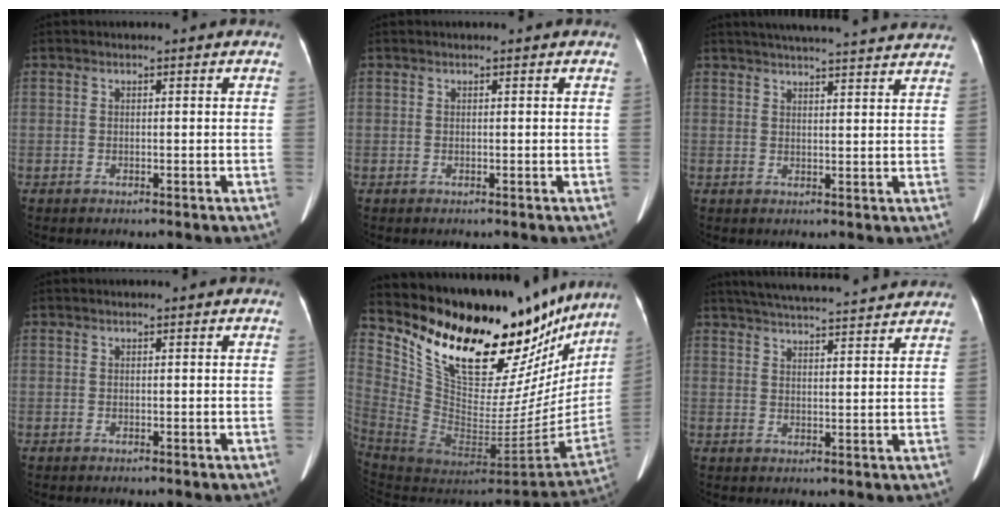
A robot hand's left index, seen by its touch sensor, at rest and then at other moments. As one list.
[{"total": 0.7, "force": [0.7, 0.1, 0.1], "torque": [-0.007, 0.005, 0.004]}, {"total": 20.9, "force": [19.3, 1.6, 7.9], "torque": [-0.117, 0.018, 0.242]}, {"total": 0.0}, {"total": 32.8, "force": [26.9, 12.4, 14.0], "torque": [-0.259, -0.053, 0.390]}, {"total": 19.1, "force": [17.7, 1.4, 7.1], "torque": [-0.117, 0.028, 0.240]}]